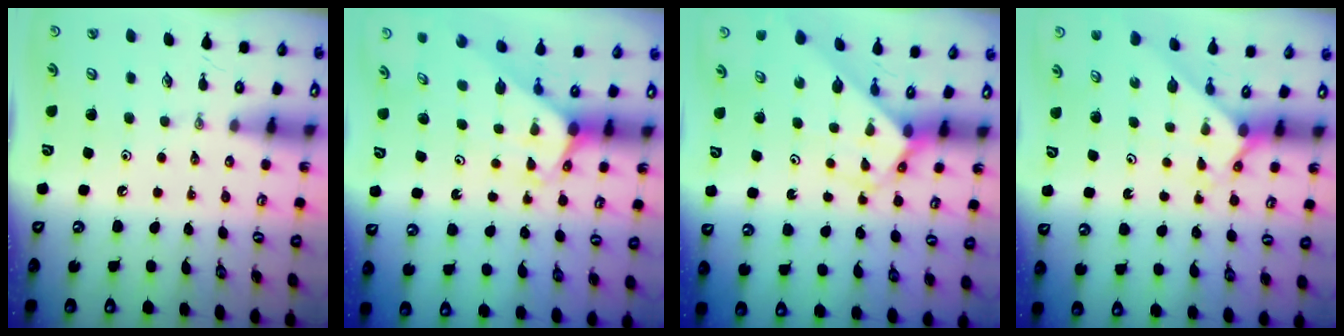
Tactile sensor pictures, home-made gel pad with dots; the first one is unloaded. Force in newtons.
{"total": 2.1, "press": 2.1, "slide": 0.1}
{"total": 2.9, "press": 2.9, "slide": 0.1}
{"total": 2.1, "press": 2.1, "slide": 0.2}